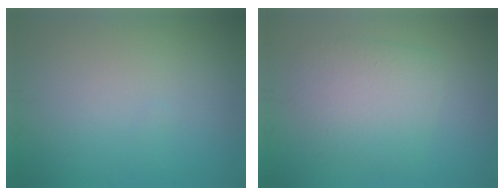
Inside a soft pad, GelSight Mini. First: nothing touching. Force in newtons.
{"total": 4.1, "press": 4.1, "slide": 0.3}